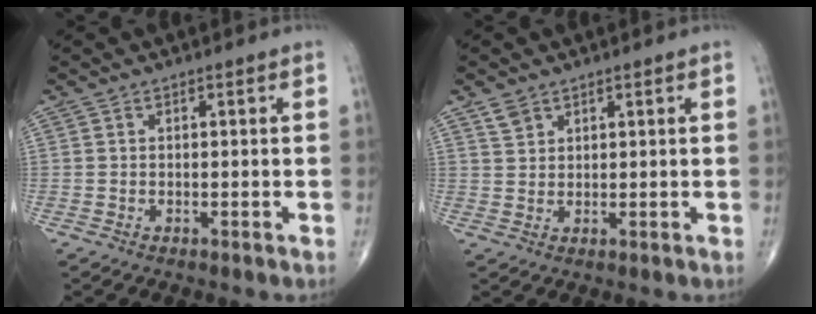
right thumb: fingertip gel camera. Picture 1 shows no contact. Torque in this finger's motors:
{"motor_torque": [-0.43, 0.33, -0.09, -0.01, 0.06]}